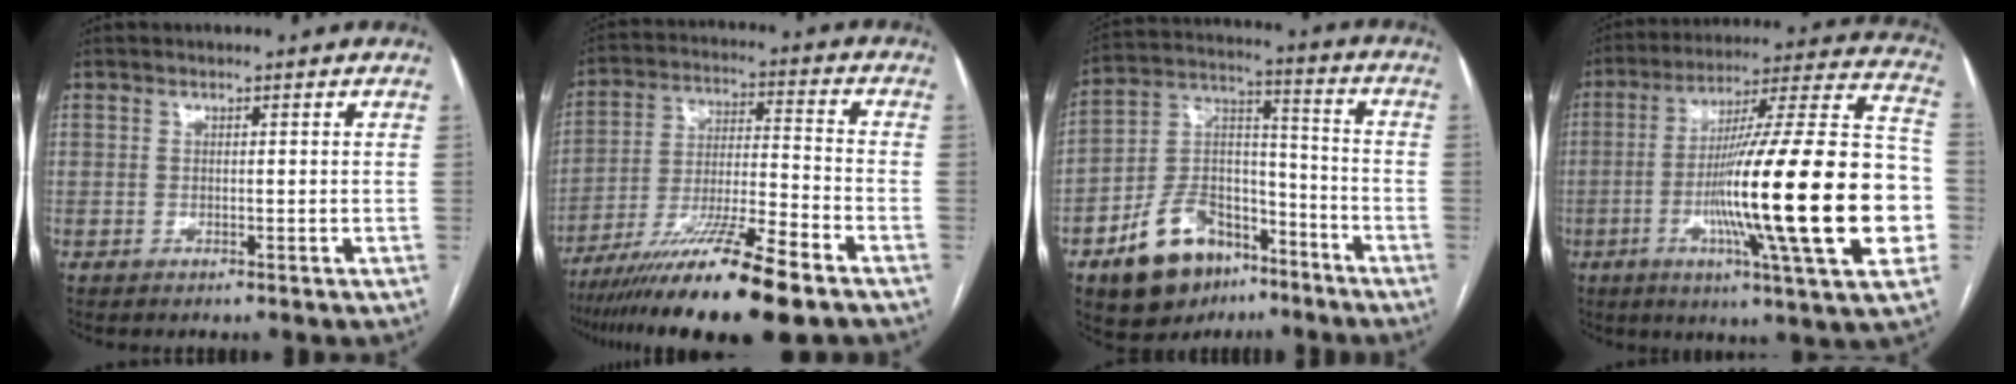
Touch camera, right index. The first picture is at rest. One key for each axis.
{"total": 17.1, "fx": -12.1, "fy": 0.2, "fz": 12.1, "tx": -0.214, "ty": -0.034, "tz": -0.212}
{"total": 15.0, "fx": -9.1, "fy": 8.6, "fz": 8.1, "tx": -0.156, "ty": 0.027, "tz": -0.152}
{"total": 29.5, "fx": -5.9, "fy": 1.5, "fz": 28.9, "tx": -0.402, "ty": -0.007, "tz": -0.107}